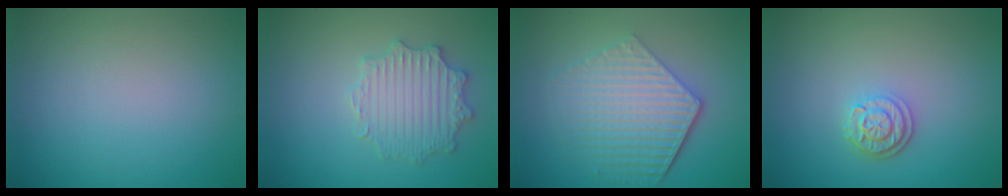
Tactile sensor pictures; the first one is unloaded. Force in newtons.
{"total": 3.5, "press": 3.4, "slide": 0.9}
{"total": 6.2, "press": 4.5, "slide": 4.2}
{"total": 2.6, "press": 2.2, "slide": 1.4}